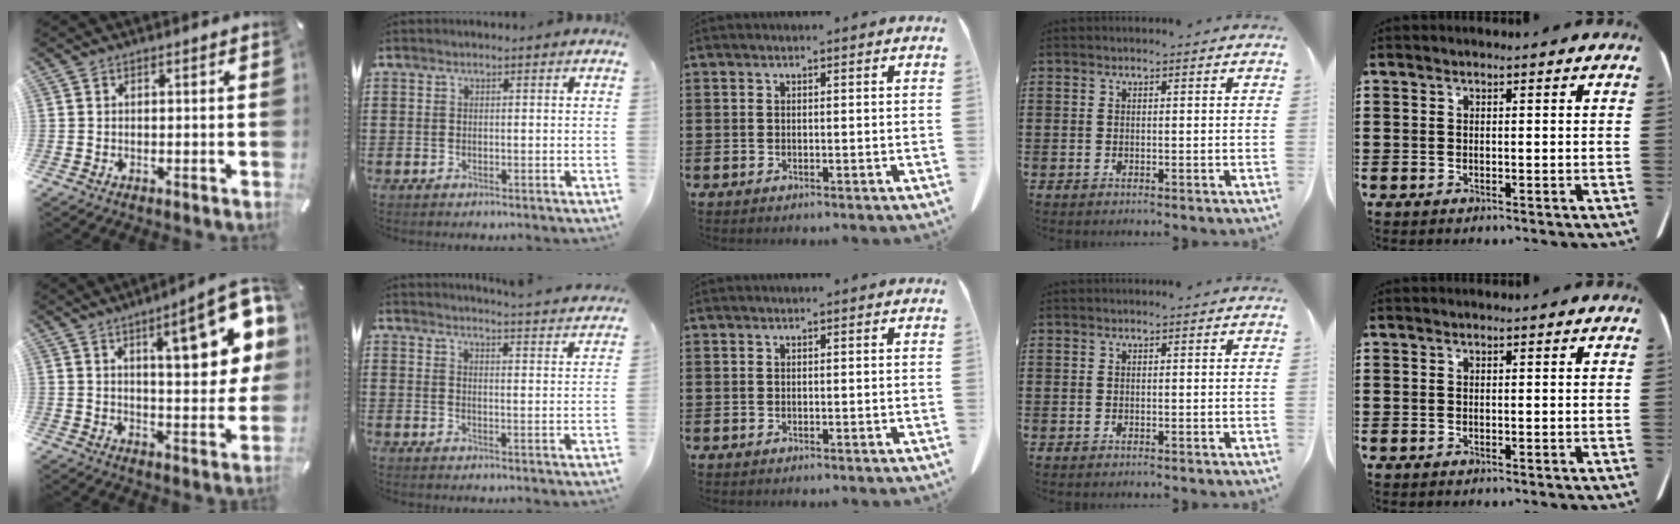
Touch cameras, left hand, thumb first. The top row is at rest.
{"thumb": {"total": 19.2, "force": [8.2, 5.9, 16.4], "torque": [-0.225, -0.037, 0.118]}, "index": {"total": 3.9, "force": [3.8, -0.8, 0.2], "torque": [-0.012, -0.032, 0.063]}}